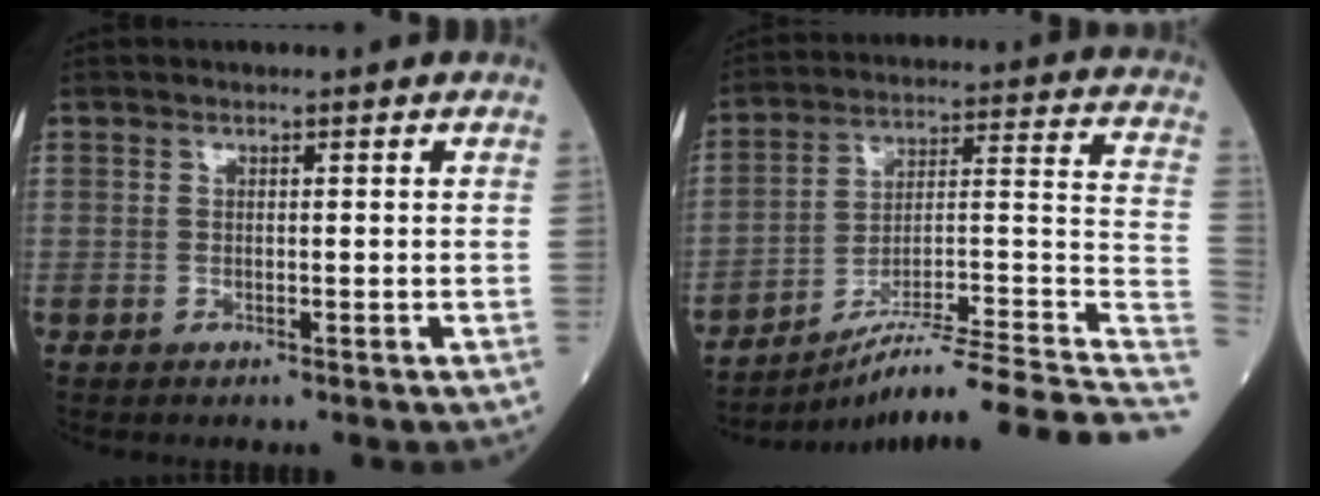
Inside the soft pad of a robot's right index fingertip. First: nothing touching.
{"total": 23.6, "force": [-18.9, -0.9, 14.2], "torque": [-0.142, 0.004, -0.289]}